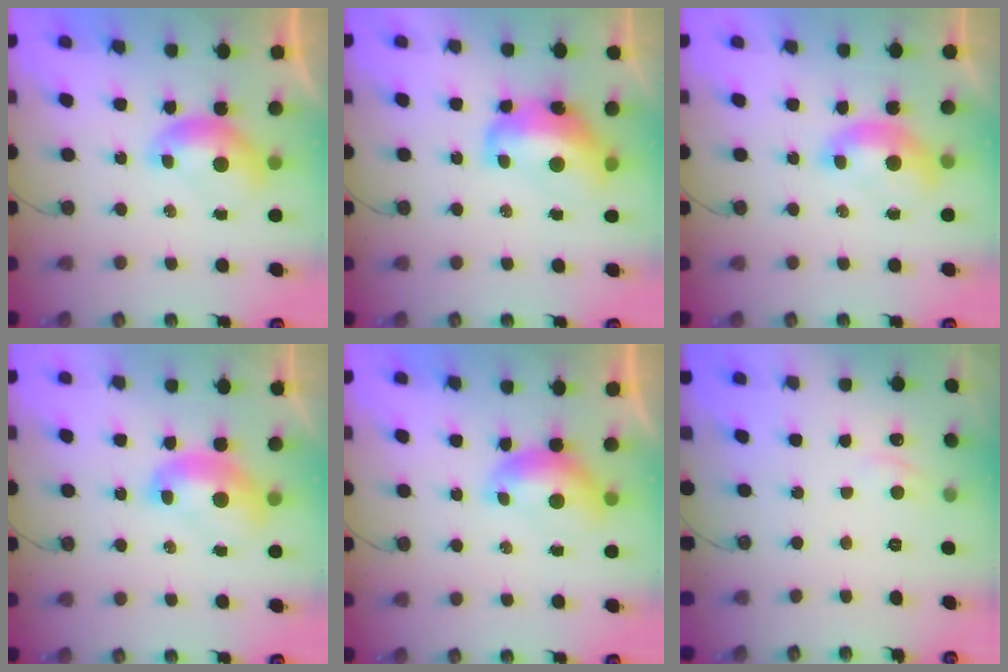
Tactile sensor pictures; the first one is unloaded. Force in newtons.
{"total": 6.7, "press": 6.6, "slide": 1.2}
{"total": 1.8, "press": 1.6, "slide": 0.6}
{"total": 2.5, "press": 2.5, "slide": 0.3}
{"total": 0.0}
{"total": 2.2, "press": 2.2, "slide": 0.5}